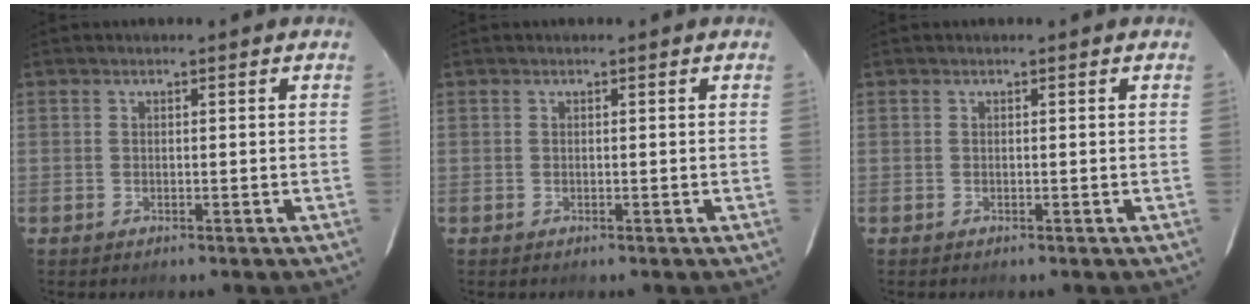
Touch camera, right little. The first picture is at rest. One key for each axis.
{"total": 0.0}
{"total": 0.0}